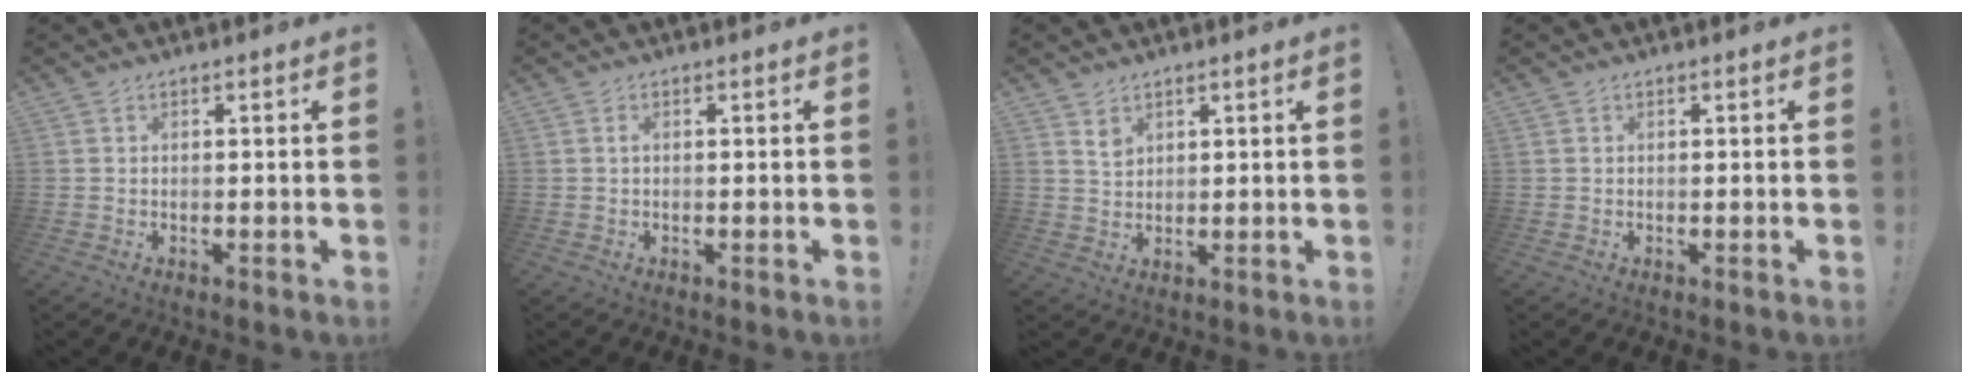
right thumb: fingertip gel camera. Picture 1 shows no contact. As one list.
[{"total": 0.5, "force": [-0.1, 0.1, 0.5], "torque": [-0.011, 0.001, -0.002]}, {"total": 3.8, "force": [2.5, 2.6, 1.0], "torque": [-0.005, -0.018, 0.044]}, {"total": 0.0}]